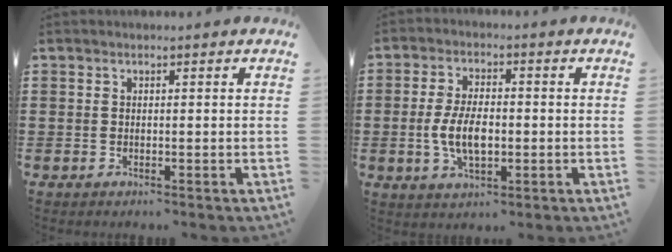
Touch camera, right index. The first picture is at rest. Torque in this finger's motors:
{"motor_torque": [1.53, -0.61, 0.91, 0.20]}